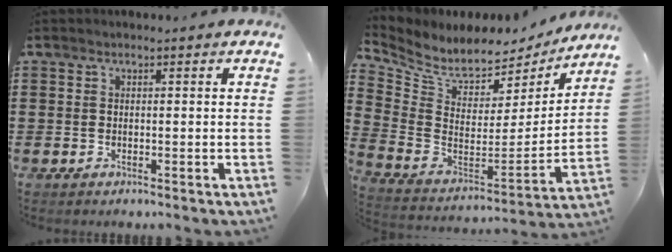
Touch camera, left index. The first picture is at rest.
{"total": 5.6, "force": [4.9, 2.5, 1.1], "torque": [-0.061, -0.050, 0.084]}